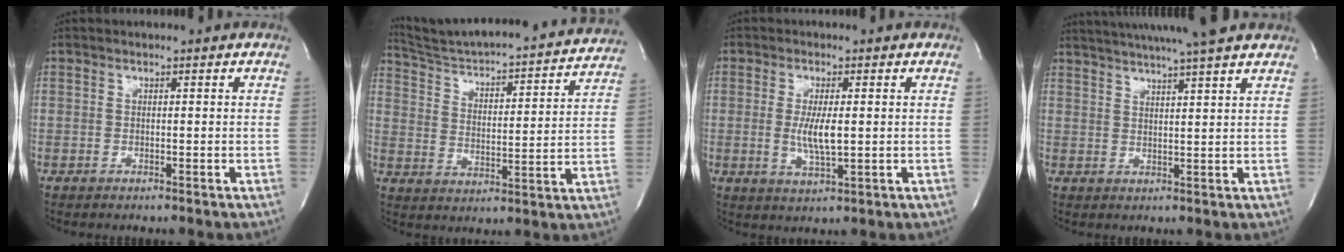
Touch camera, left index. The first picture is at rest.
{"total": 23.8, "force": [22.2, 2.2, 8.2], "torque": [-0.125, -0.033, 0.302]}
{"total": 4.9, "force": [-0.1, 0.9, 4.8], "torque": [-0.097, -0.012, -0.001]}
{"total": 15.7, "force": [13.6, -0.1, 7.8], "torque": [-0.134, 0.019, 0.185]}